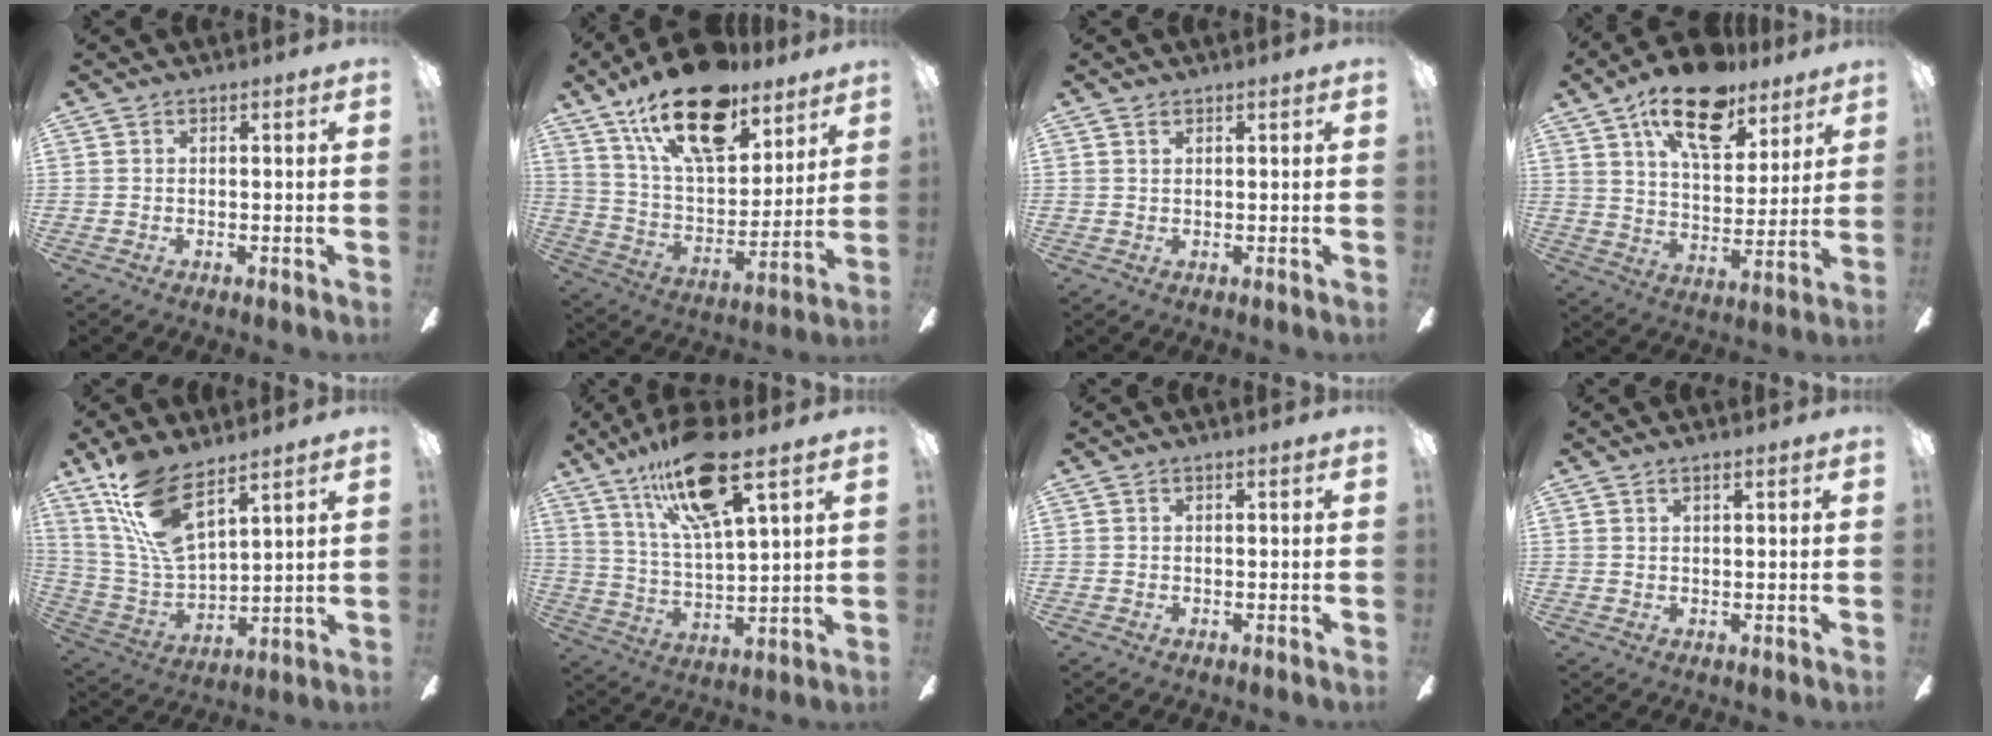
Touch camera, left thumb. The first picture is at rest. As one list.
[{"total": 22.0, "force": [14.5, 10.1, 13.0], "torque": [-0.217, -0.080, 0.258]}, {"total": 0.8, "force": [0.6, 0.4, 0.4], "torque": [-0.011, 0.002, 0.011]}, {"total": 18.1, "force": [12.4, 8.0, 10.4], "torque": [-0.170, -0.060, 0.213]}, {"total": 15.5, "force": [10.7, 5.3, 9.9], "torque": [-0.222, -0.054, 0.191]}, {"total": 19.6, "force": [12.6, 5.3, 14.0], "torque": [-0.247, -0.048, 0.208]}, {"total": 0.0}, {"total": 0.9, "force": [0.6, 0.2, 0.6], "torque": [-0.014, 0.001, 0.011]}]